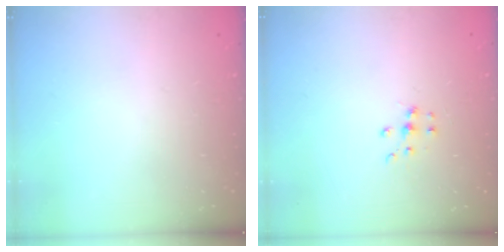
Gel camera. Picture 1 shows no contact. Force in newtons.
{"total": 5.6, "press": 5.6, "slide": 0.4}